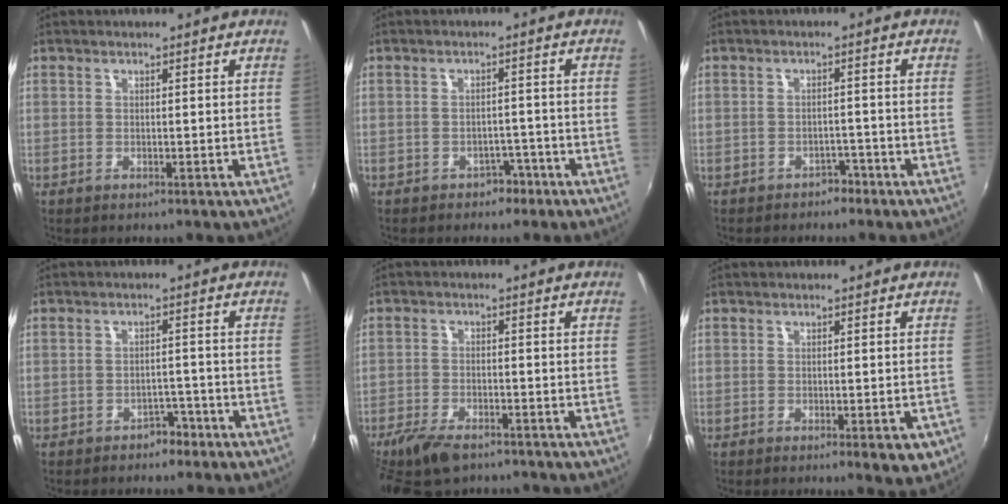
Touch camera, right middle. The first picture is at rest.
{"total": 3.2, "force": [-2.3, 2.2, 0.6], "torque": [-0.014, 0.009, -0.026]}
{"total": 2.9, "force": [-2.4, 1.6, 0.5], "torque": [-0.013, 0.003, -0.031]}
{"total": 3.4, "force": [-2.5, 2.0, 0.9], "torque": [-0.021, 0.008, -0.031]}
{"total": 8.3, "force": [-6.4, 3.2, 4.3], "torque": [-0.114, -0.021, -0.117]}
{"total": 3.4, "force": [-1.5, 1.3, 2.8], "torque": [-0.041, -0.009, -0.017]}